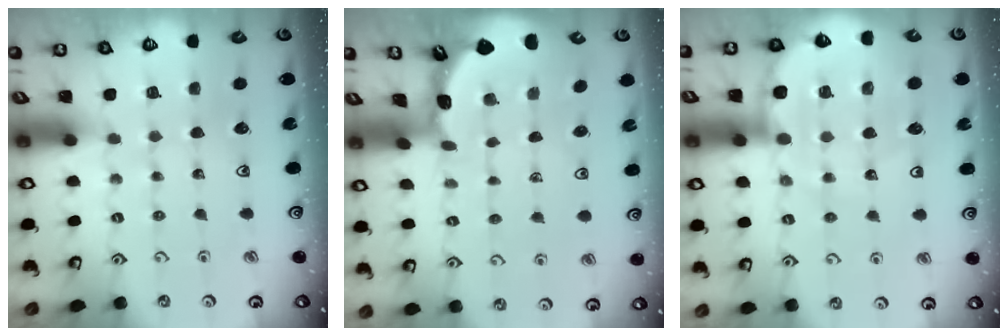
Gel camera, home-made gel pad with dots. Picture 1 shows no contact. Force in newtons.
{"total": 1.7, "press": 1.7, "slide": 0.1}
{"total": 11.2, "press": 10.8, "slide": 3.2}